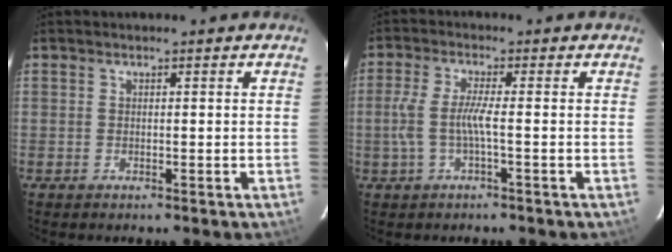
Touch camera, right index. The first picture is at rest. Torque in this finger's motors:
{"motor_torque": [0.91, -0.44, 0.54, 0.16]}